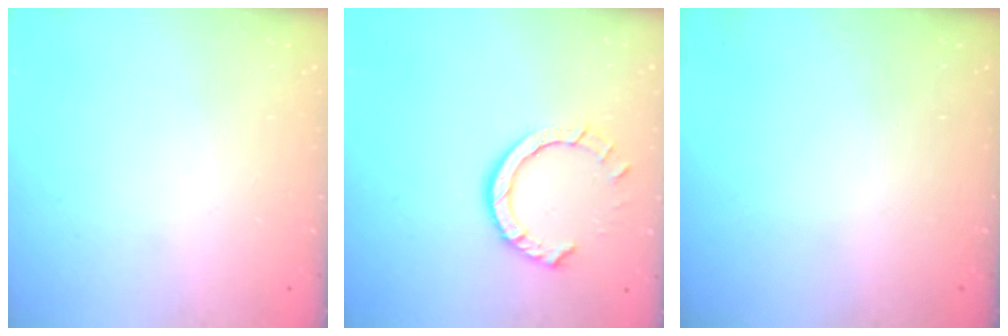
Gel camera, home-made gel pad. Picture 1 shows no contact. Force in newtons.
{"total": 8.9, "press": 8.8, "slide": 0.8}
{"total": 0.0}